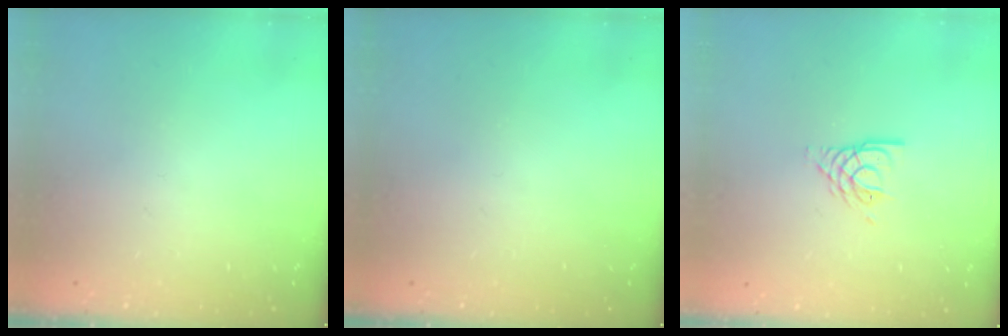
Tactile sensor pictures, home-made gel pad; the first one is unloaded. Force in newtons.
{"total": 0.0}
{"total": 4.2, "press": 4.1, "slide": 0.5}